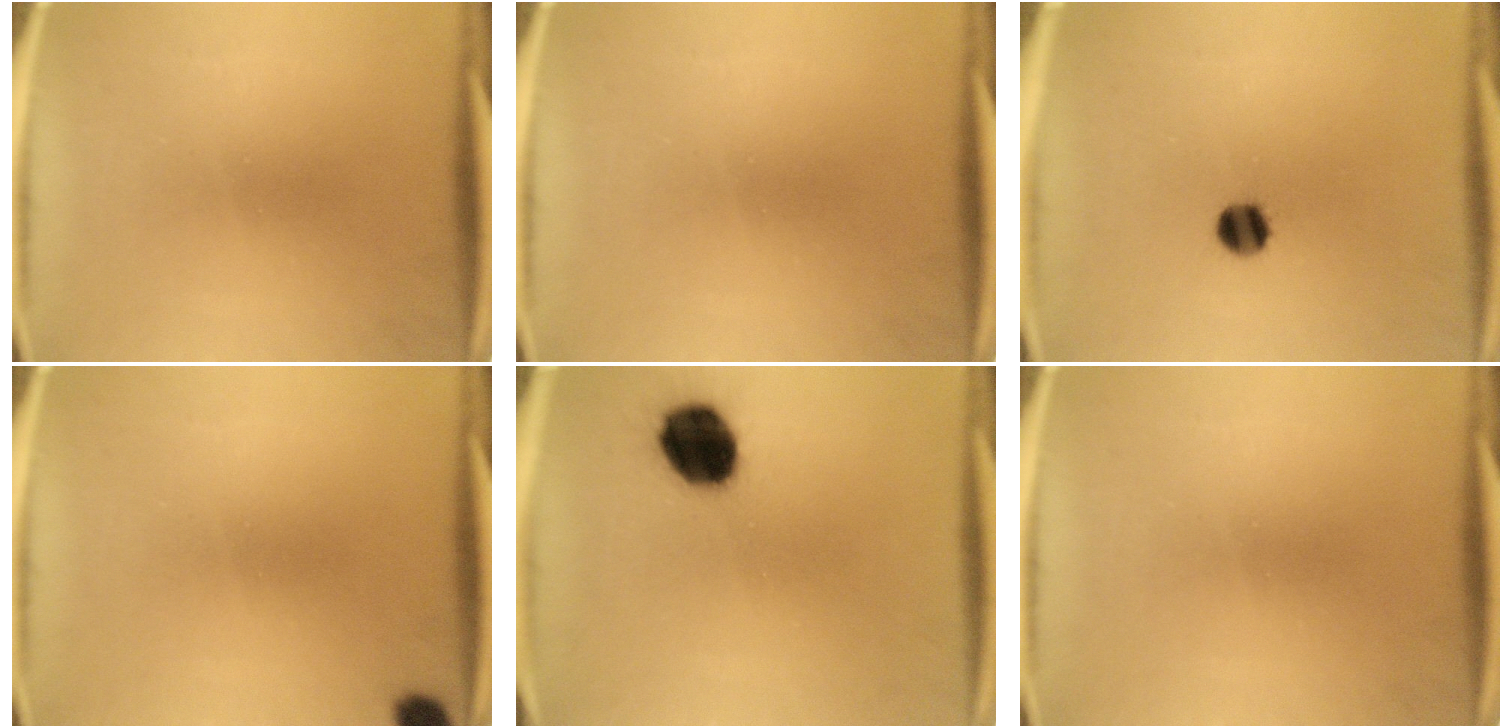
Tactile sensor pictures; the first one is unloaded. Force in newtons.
{"total": 0.0}
{"total": 5.0}
{"total": 2.5}
{"total": 13.0}
{"total": 0.0}